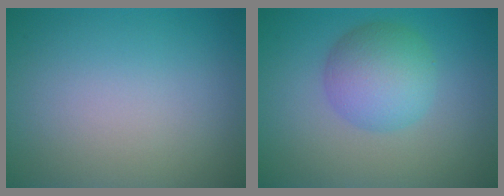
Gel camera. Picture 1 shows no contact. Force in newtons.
{"total": 4.9, "press": 4.8, "slide": 0.0}